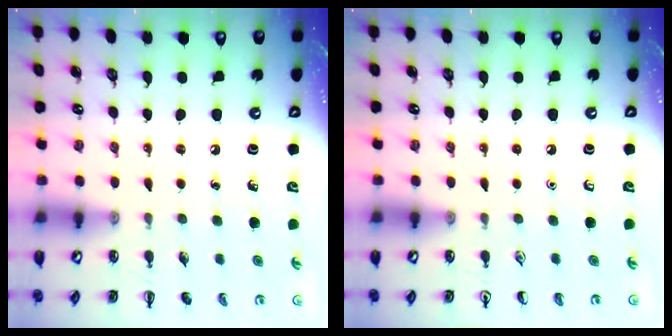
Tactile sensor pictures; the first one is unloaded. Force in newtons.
{"total": 0.0}